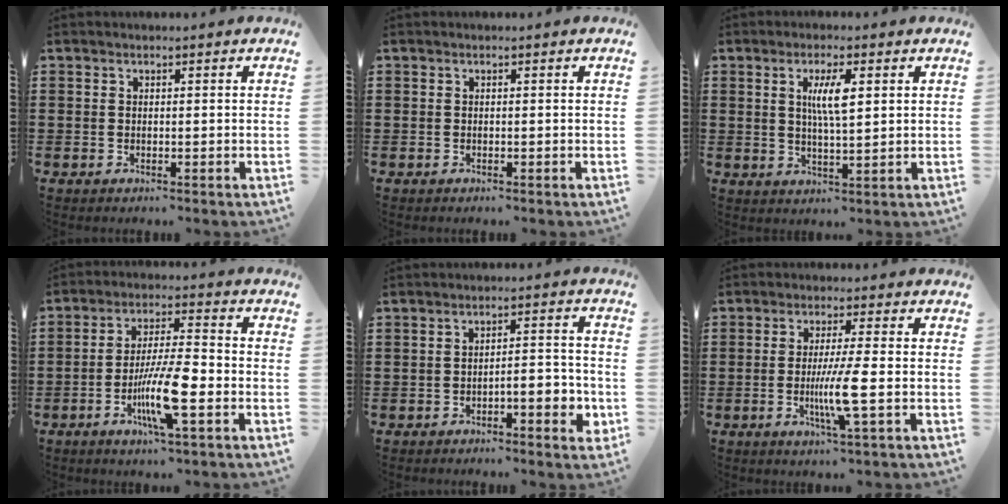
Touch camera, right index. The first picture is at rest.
{"total": 0.0}
{"total": 5.1, "force": [1.4, 1.2, 4.8], "torque": [-0.097, 0.008, 0.020]}
{"total": 10.3, "force": [-3.4, 1.8, 9.5], "torque": [-0.186, -0.011, -0.064]}
{"total": 4.1, "force": [-2.4, 1.1, 3.2], "torque": [-0.052, 0.006, -0.045]}
{"total": 6.8, "force": [-1.5, -0.3, 6.7], "torque": [-0.127, -0.020, -0.031]}